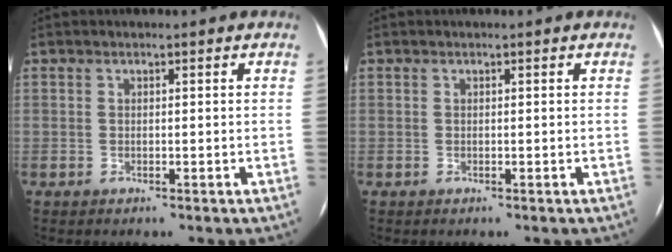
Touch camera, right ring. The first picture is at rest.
{"total": 0.0}